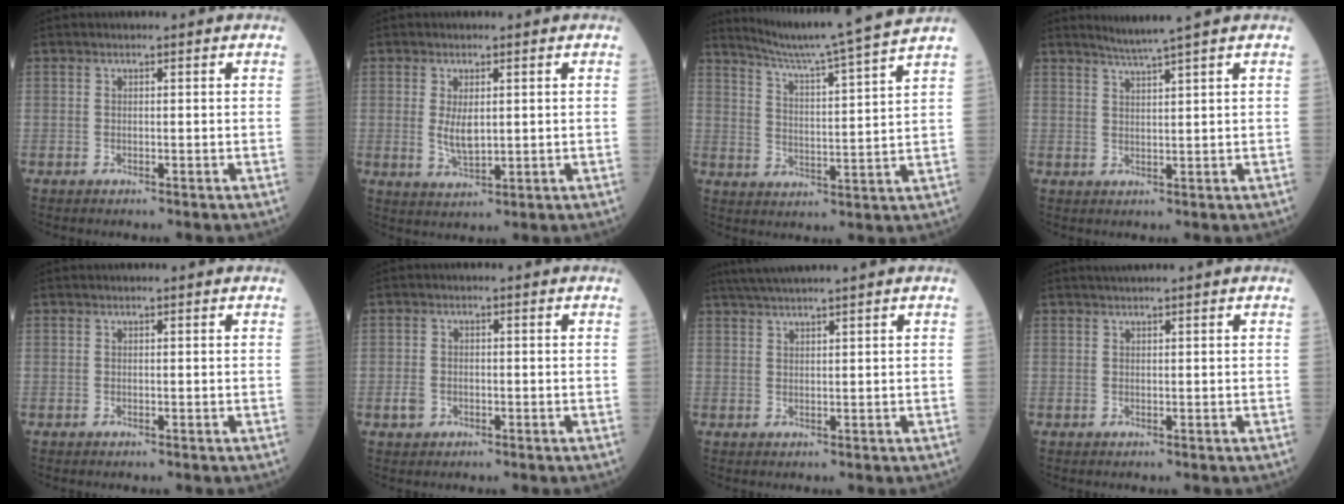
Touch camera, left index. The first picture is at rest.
{"total": 3.8, "force": [0.5, 1.5, 3.4], "torque": [-0.069, -0.011, 0.015]}
{"total": 15.3, "force": [13.5, -3.1, 6.4], "torque": [-0.108, -0.035, 0.194]}
{"total": 3.7, "force": [3.0, -1.6, 1.4], "torque": [-0.025, -0.009, 0.062]}
{"total": 0.0}
{"total": 2.1, "force": [-0.9, 1.7, 0.8], "torque": [-0.021, 0.003, -0.013]}
{"total": 5.0, "force": [4.1, -1.2, 2.5], "torque": [-0.045, 0.020, 0.078]}
{"total": 1.4, "force": [1.2, -0.5, 0.6], "torque": [-0.007, 0.007, 0.028]}